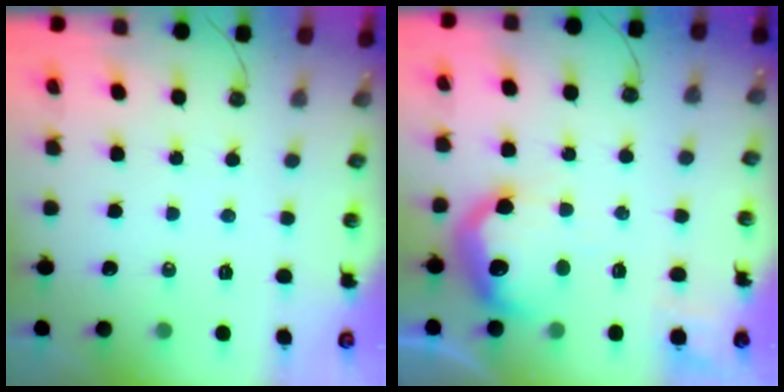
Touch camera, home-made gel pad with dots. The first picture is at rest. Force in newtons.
{"total": 14.6, "press": 14.5, "slide": 1.3}